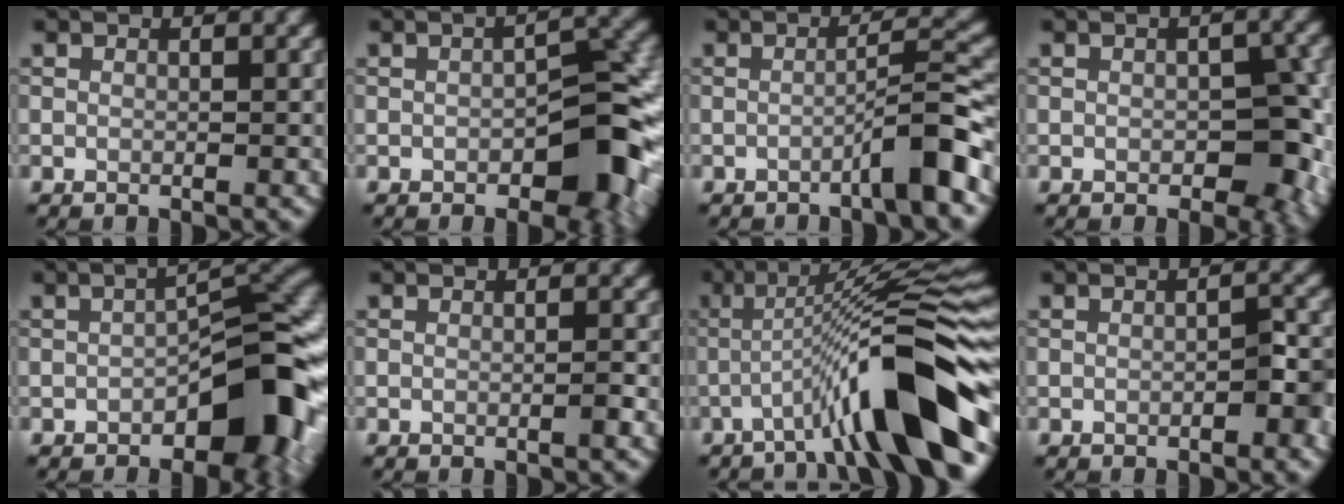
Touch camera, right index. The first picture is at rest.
{"total": 7.1, "force": [-2.1, 3.3, 5.9], "torque": [-0.066, 0.010, -0.033]}
{"total": 4.3, "force": [-2.2, 0.3, 3.7], "torque": [-0.051, 0.021, -0.047]}
{"total": 5.5, "force": [-0.8, 3.1, 4.4], "torque": [-0.046, -0.005, -0.010]}
{"total": 8.6, "force": [-3.2, 3.6, 7.1], "torque": [-0.076, 0.021, -0.058]}
{"total": 0.6, "force": [-0.3, 0.0, 0.6], "torque": [-0.009, 0.003, -0.006]}
{"total": 10.9, "force": [-4.6, 1.4, 9.8], "torque": [-0.141, 0.024, -0.080]}
{"total": 2.2, "force": [-0.8, 0.6, 2.0], "torque": [-0.028, 0.007, -0.012]}